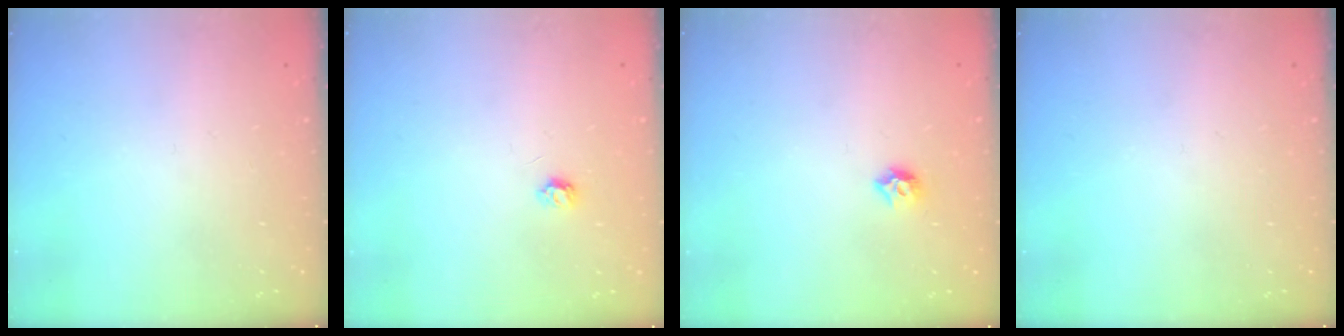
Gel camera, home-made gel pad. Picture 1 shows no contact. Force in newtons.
{"total": 3.1, "press": 3.1, "slide": 0.5}
{"total": 5.5, "press": 5.4, "slide": 0.9}
{"total": 0.0}